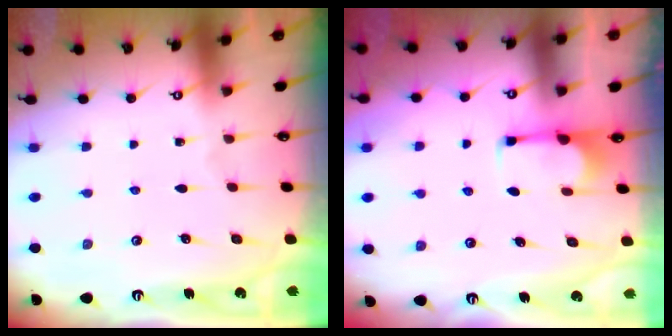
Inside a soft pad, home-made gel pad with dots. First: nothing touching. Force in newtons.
{"total": 0.0}